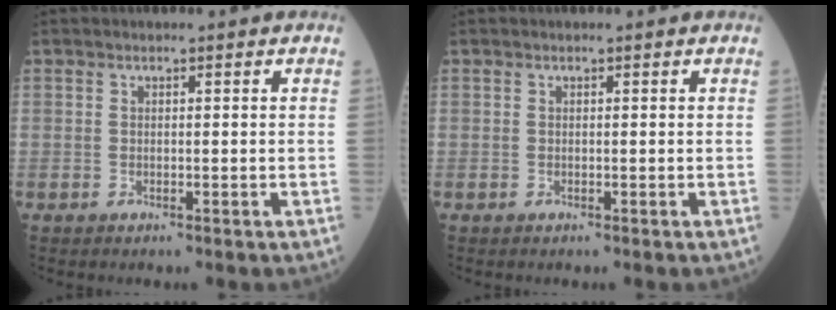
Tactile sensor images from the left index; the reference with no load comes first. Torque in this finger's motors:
{"motor_torque": [0.00, 0.00, 0.00, 0.00]}